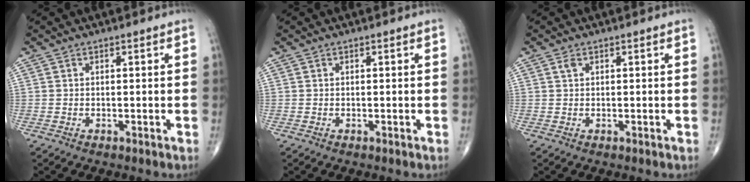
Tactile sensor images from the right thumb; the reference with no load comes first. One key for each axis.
{"total": 0.0}
{"total": 1.0, "fx": 0.5, "fy": 0.5, "fz": 0.7, "tx": -0.015, "ty": 0.005, "tz": 0.010}